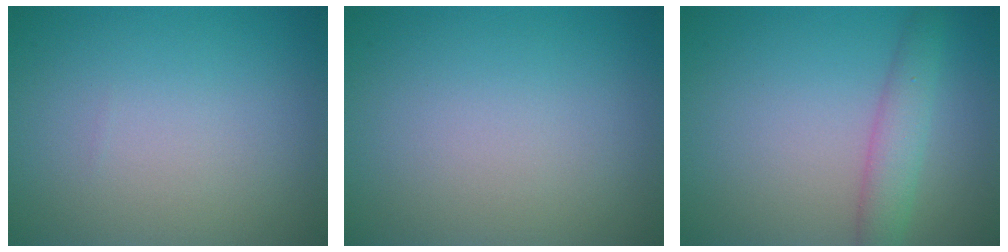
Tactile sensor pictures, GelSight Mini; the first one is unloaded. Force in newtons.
{"total": 0.0}
{"total": 2.9, "press": 2.9, "slide": 0.1}